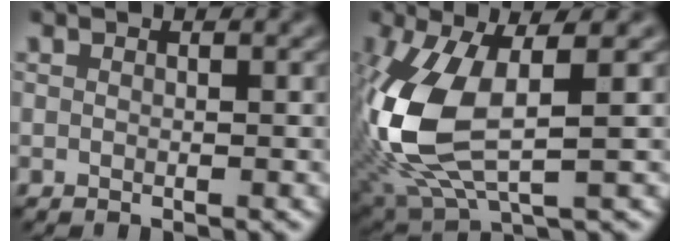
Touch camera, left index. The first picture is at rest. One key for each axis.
{"total": 10.2, "fx": 0.0, "fy": 4.6, "fz": 9.1, "tx": -0.228, "ty": -0.011, "tz": 0.005}